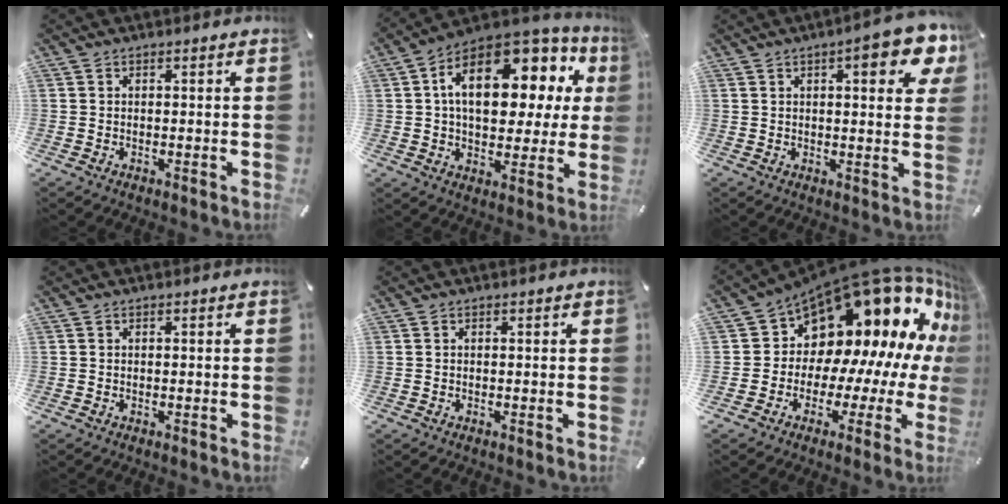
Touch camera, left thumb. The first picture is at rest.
{"total": 19.3, "force": [6.6, 11.1, 14.4], "torque": [-0.218, -0.033, 0.112]}
{"total": 10.6, "force": [5.2, 3.0, 8.8], "torque": [-0.117, -0.023, 0.082]}
{"total": 0.0}
{"total": 0.0}
{"total": 19.7, "force": [11.5, 11.6, 10.9], "torque": [-0.155, -0.123, 0.218]}